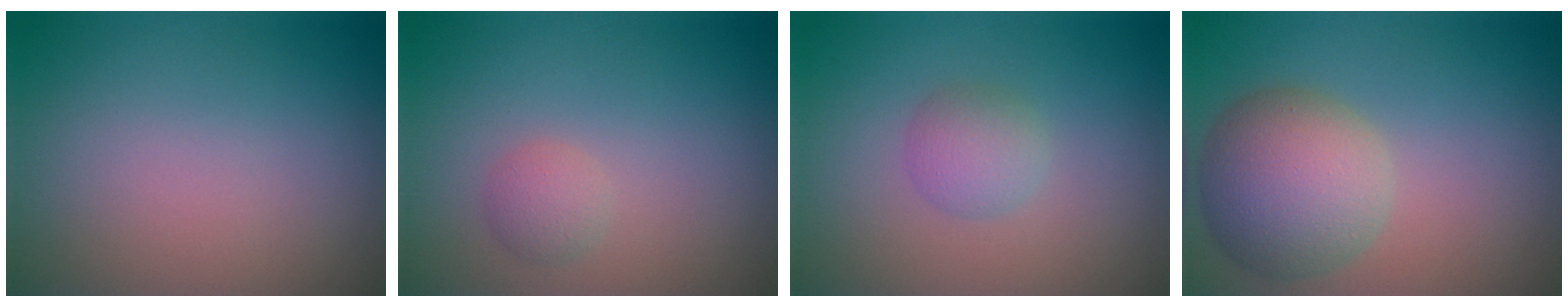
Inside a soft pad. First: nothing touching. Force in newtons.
{"total": 1.4, "press": 1.4, "slide": 0.1}
{"total": 2.1, "press": 2.1, "slide": 0.1}
{"total": 6.8, "press": 6.8, "slide": 0.3}